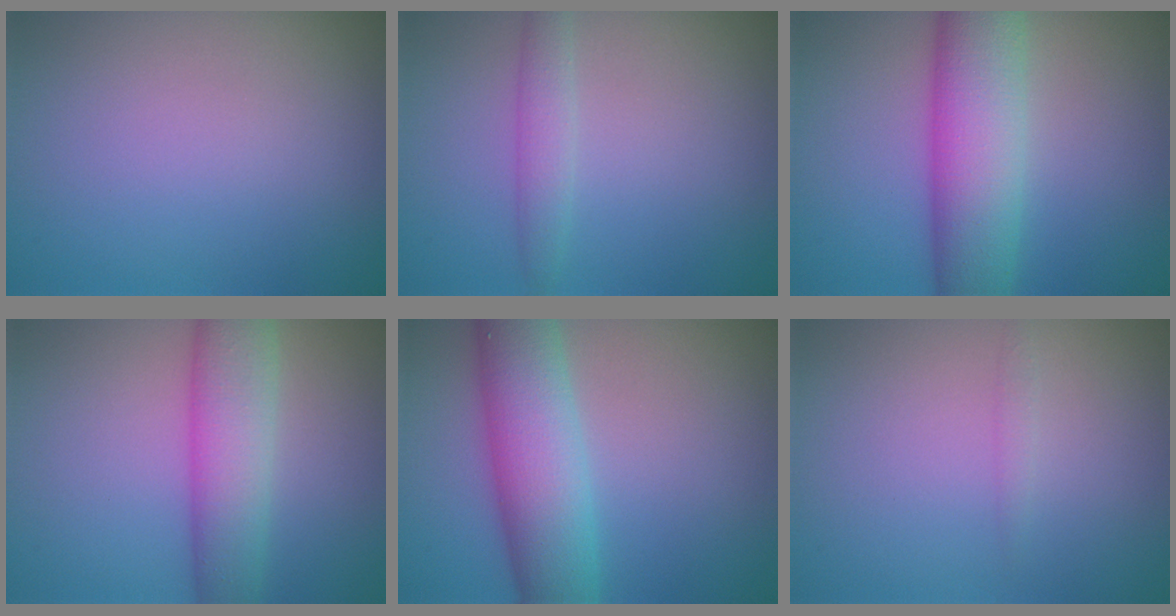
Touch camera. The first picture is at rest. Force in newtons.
{"total": 2.1, "press": 2.1, "slide": 0.1}
{"total": 8.8, "press": 8.8, "slide": 0.2}
{"total": 5.9, "press": 5.9, "slide": 0.1}
{"total": 8.6, "press": 8.6, "slide": 0.2}
{"total": 0.7, "press": 0.7, "slide": 0.0}